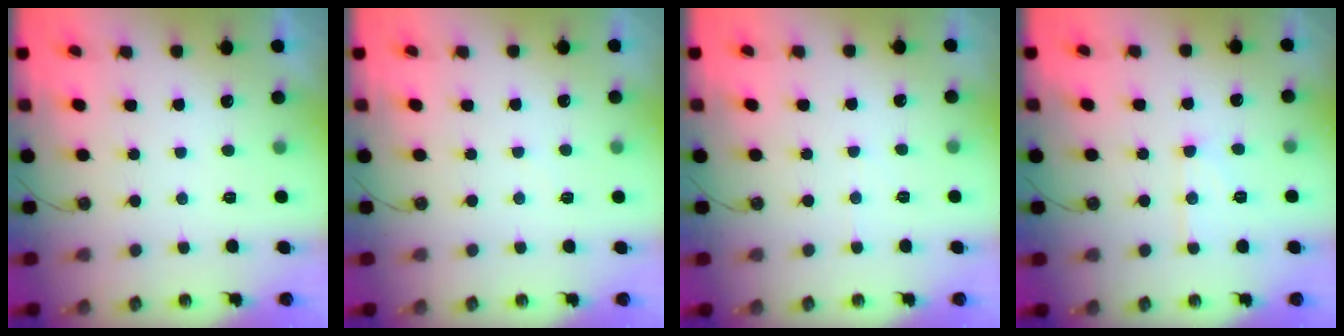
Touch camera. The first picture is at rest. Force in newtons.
{"total": 2.9, "press": 2.9, "slide": 0.4}
{"total": 3.2, "press": 3.1, "slide": 0.7}
{"total": 7.9, "press": 7.9, "slide": 0.7}